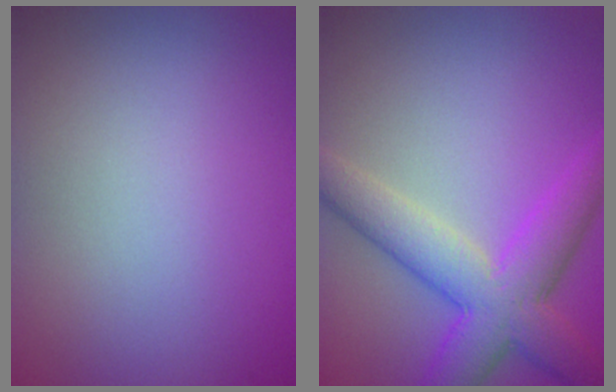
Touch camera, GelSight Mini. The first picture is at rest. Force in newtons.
{"total": 6.9, "press": 6.9, "slide": 0.3}